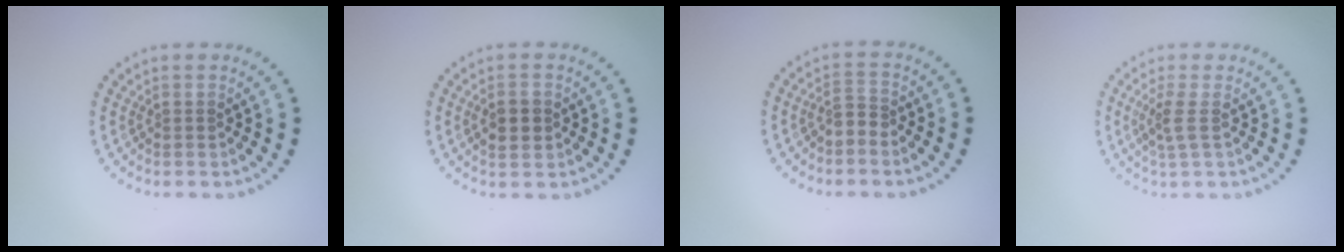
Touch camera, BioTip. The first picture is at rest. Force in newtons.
{"total": 2.3, "press": 2.3, "slide": 0.2}
{"total": 1.6, "press": 1.2, "slide": 1.1}
{"total": 1.9, "press": 1.4, "slide": 1.2}